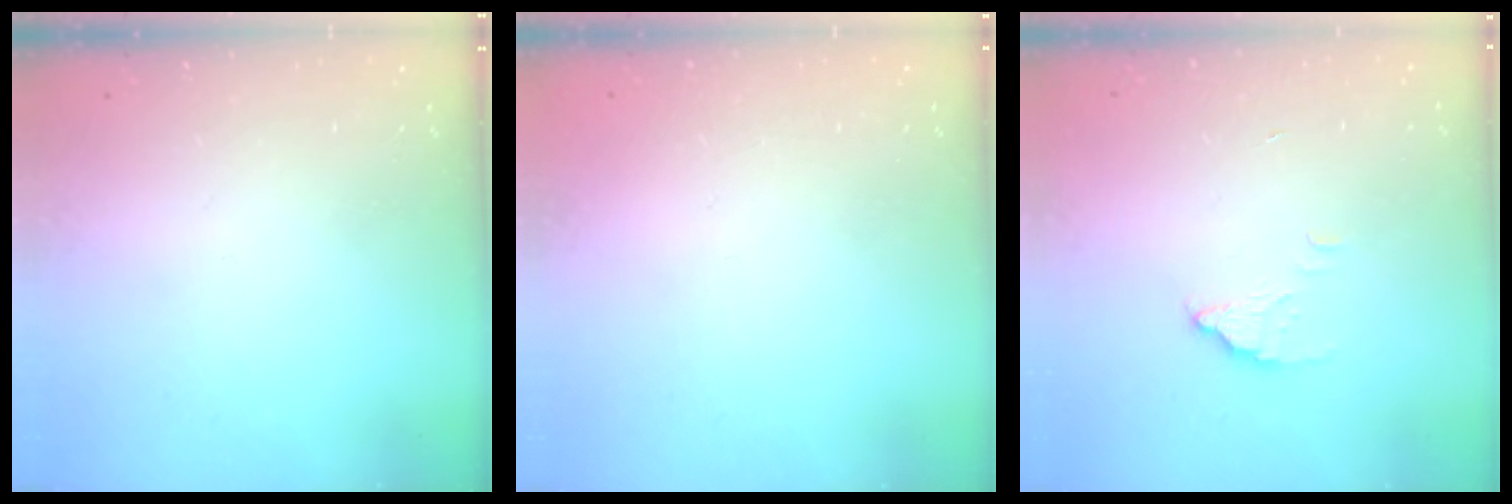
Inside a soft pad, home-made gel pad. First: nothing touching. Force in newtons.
{"total": 2.3, "press": 2.3, "slide": 0.1}
{"total": 2.6, "press": 2.6, "slide": 0.2}